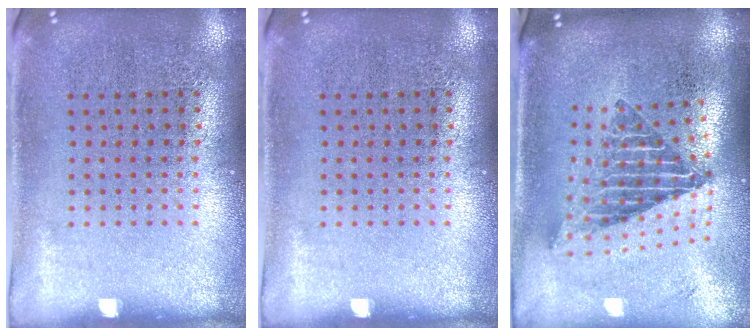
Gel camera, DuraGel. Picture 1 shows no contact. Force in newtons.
{"total": 0.0}
{"total": 2.2, "press": 1.6, "slide": 1.6}